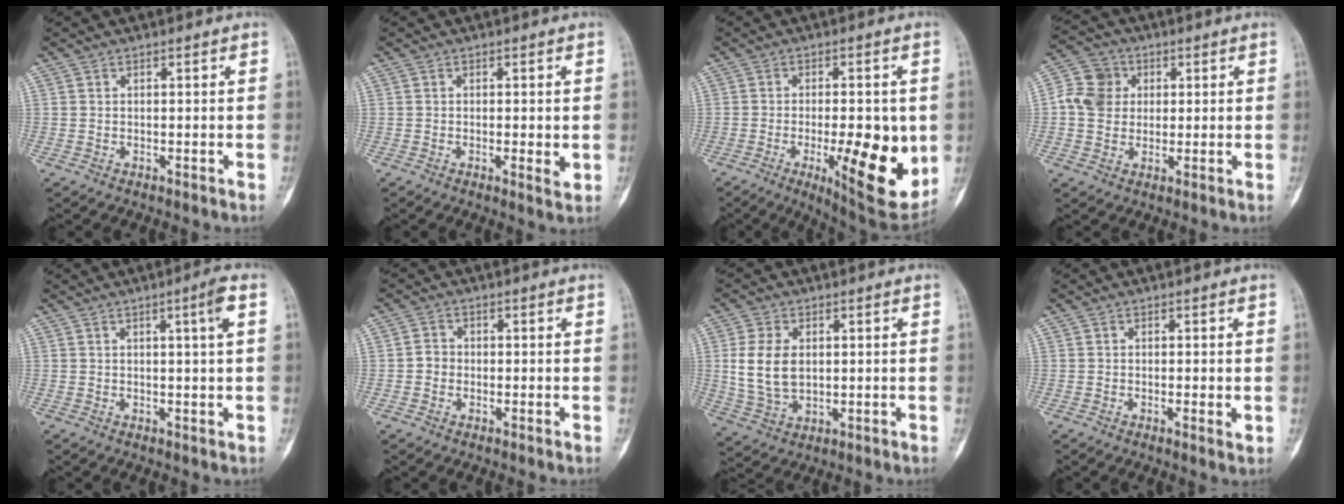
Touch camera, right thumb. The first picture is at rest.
{"total": 2.6, "force": [-0.2, 0.8, 2.5], "torque": [-0.041, -0.008, -0.006]}
{"total": 15.4, "force": [-2.7, 4.8, 14.4], "torque": [-0.187, -0.026, -0.025]}
{"total": 8.0, "force": [1.0, 7.0, 3.7], "torque": [-0.055, 0.012, 0.009]}
{"total": 4.0, "force": [1.0, -0.4, 3.8], "torque": [-0.064, -0.001, 0.018]}
{"total": 2.2, "force": [-0.5, 2.0, 0.7], "torque": [0.003, 0.008, -0.014]}
{"total": 9.1, "force": [1.2, 6.0, 6.8], "torque": [-0.128, -0.006, 0.033]}
{"total": 1.9, "force": [-0.2, 0.5, 1.8], "torque": [-0.032, -0.006, -0.006]}